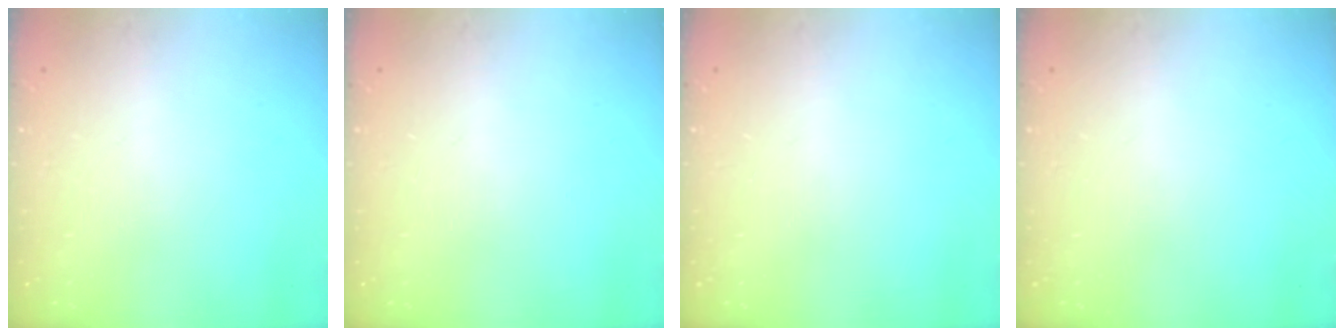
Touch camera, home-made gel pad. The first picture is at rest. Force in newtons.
{"total": 0.0}
{"total": 0.0}
{"total": 0.0}